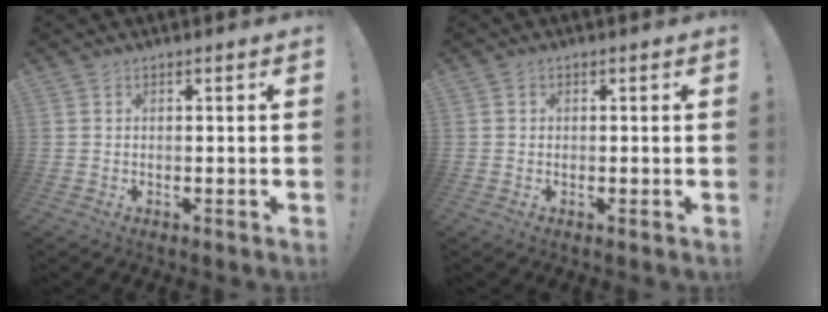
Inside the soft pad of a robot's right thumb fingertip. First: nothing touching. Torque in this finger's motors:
{"motor_torque": [-0.08, -0.23, -0.53, 0.08, 0.07]}